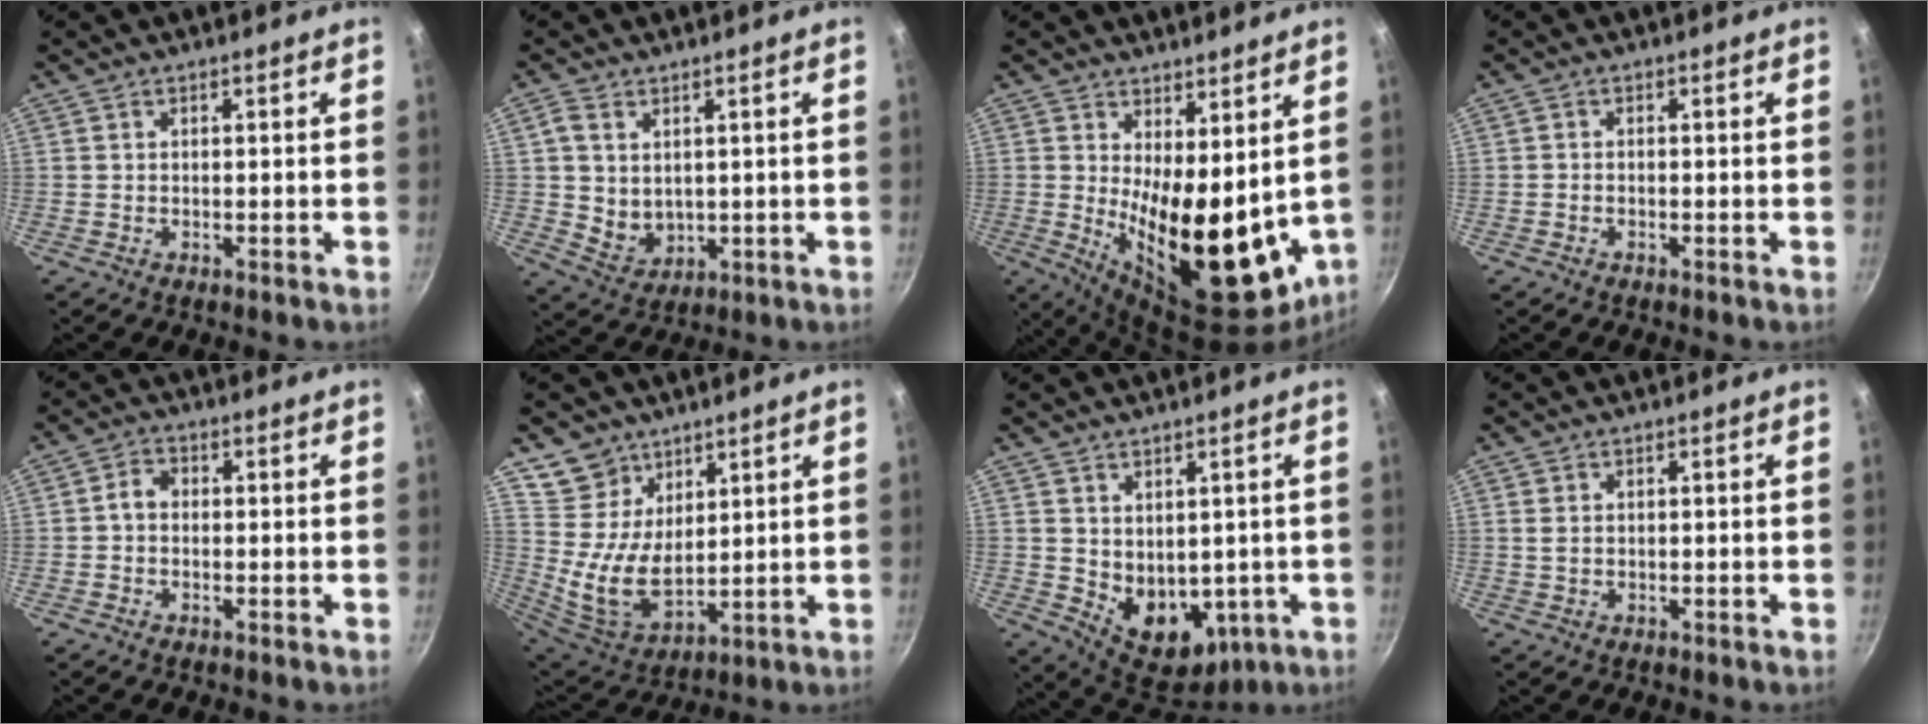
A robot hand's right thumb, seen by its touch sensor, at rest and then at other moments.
{"total": 6.8, "force": [1.3, 5.3, 4.2], "torque": [-0.065, -0.017, 0.037]}
{"total": 18.3, "force": [2.0, 7.8, 16.4], "torque": [-0.202, -0.046, 0.051]}
{"total": 0.7, "force": [-0.5, 0.3, 0.4], "torque": [-0.009, 0.005, -0.012]}
{"total": 2.9, "force": [-0.3, 2.3, 1.7], "torque": [-0.023, 0.013, -0.012]}
{"total": 11.6, "force": [7.0, 8.3, 4.2], "torque": [-0.049, -0.055, 0.148]}
{"total": 10.7, "force": [0.3, 7.9, 7.2], "torque": [-0.079, -0.022, 0.034]}
{"total": 1.2, "force": [0.4, 0.9, 0.7], "torque": [-0.014, -0.001, 0.008]}